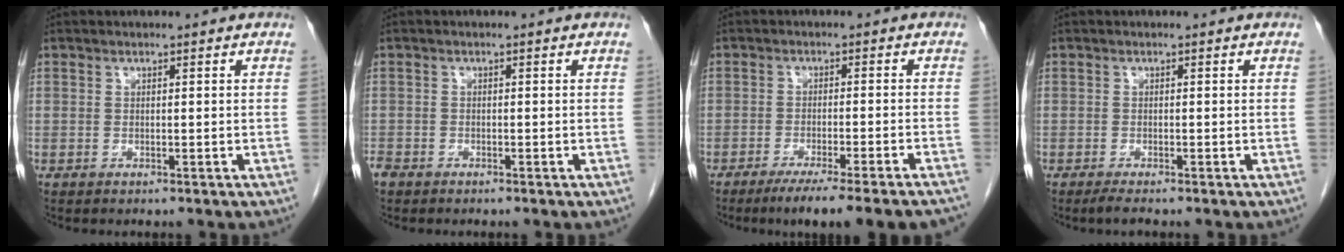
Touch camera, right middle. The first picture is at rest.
{"total": 1.9, "force": [-1.5, 0.9, 0.5], "torque": [-0.017, -0.002, -0.028]}
{"total": 13.9, "force": [-11.7, -0.2, 7.5], "torque": [-0.074, -0.030, -0.161]}
{"total": 1.4, "force": [-1.1, -0.2, 0.8], "torque": [-0.028, -0.009, -0.021]}